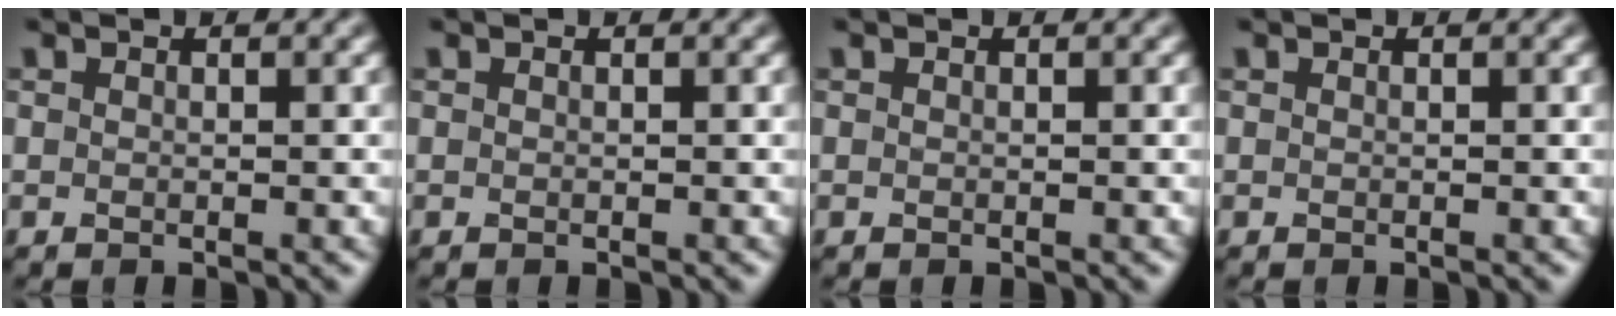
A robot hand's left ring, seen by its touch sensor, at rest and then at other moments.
{"total": 0.0}
{"total": 0.0}
{"total": 0.0}